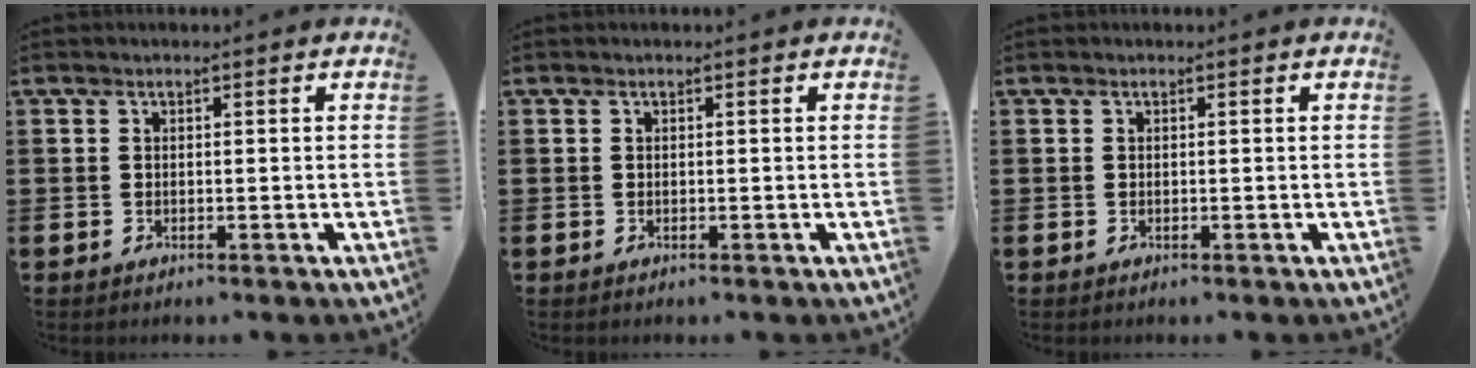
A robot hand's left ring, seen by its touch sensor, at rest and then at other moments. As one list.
[{"total": 0.0}, {"total": 0.0}]